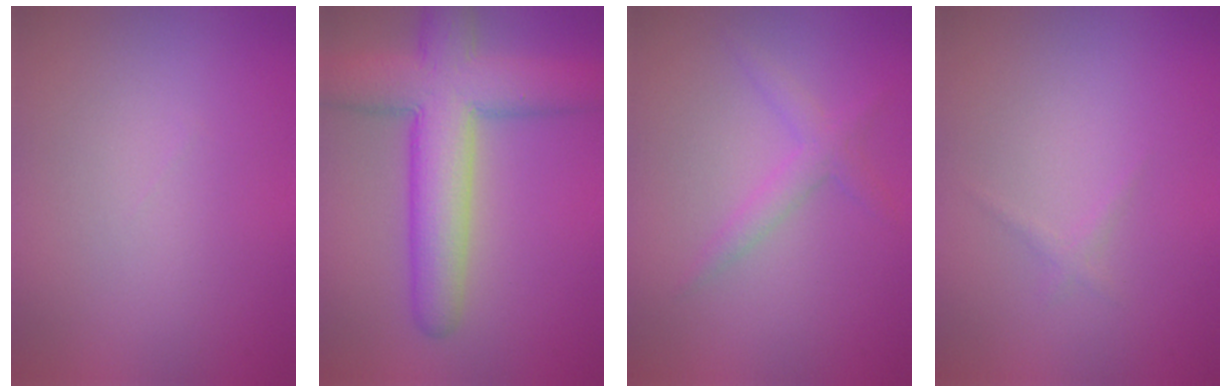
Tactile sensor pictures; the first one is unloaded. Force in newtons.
{"total": 8.6, "press": 8.6, "slide": 0.3}
{"total": 1.9, "press": 1.9, "slide": 0.0}
{"total": 0.6, "press": 0.6, "slide": 0.0}